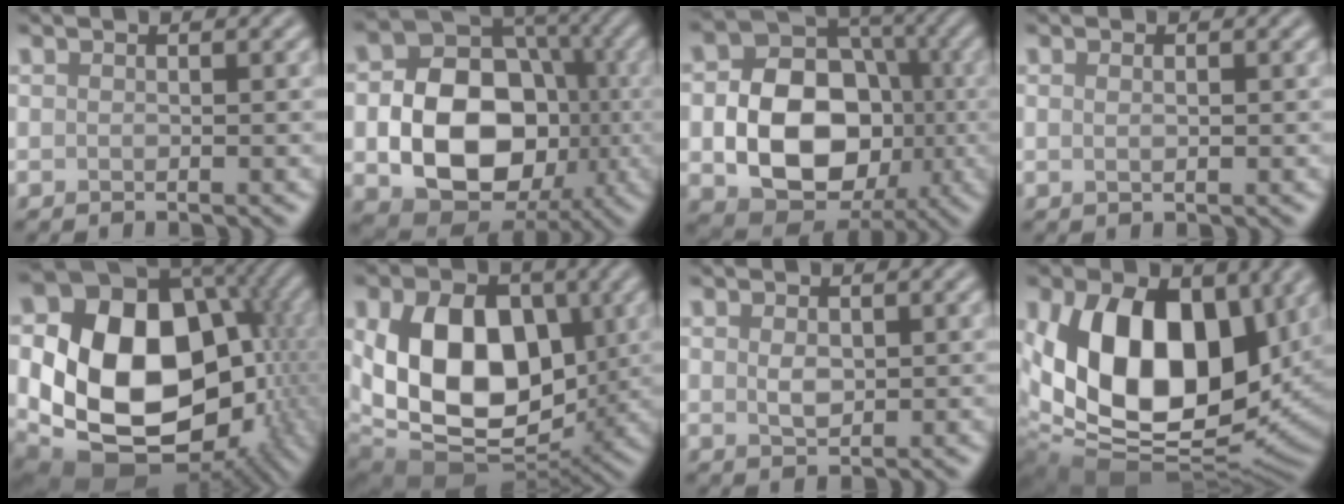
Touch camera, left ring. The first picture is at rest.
{"total": 12.1, "force": [-2.0, 8.9, 7.9], "torque": [-0.121, -0.001, -0.040]}
{"total": 10.9, "force": [-1.8, 8.1, 7.1], "torque": [-0.114, 0.003, -0.035]}
{"total": 0.9, "force": [0.2, 0.4, 0.7], "torque": [-0.013, 0.000, 0.004]}
{"total": 20.0, "force": [-1.2, 15.0, 13.3], "torque": [-0.218, -0.021, 0.005]}
{"total": 13.1, "force": [0.7, 8.7, 9.7], "torque": [-0.170, -0.008, 0.010]}
{"total": 1.6, "force": [0.3, 1.0, 1.2], "torque": [-0.025, -0.001, 0.007]}
{"total": 15.6, "force": [2.8, 9.9, 11.7], "torque": [-0.205, -0.010, 0.045]}